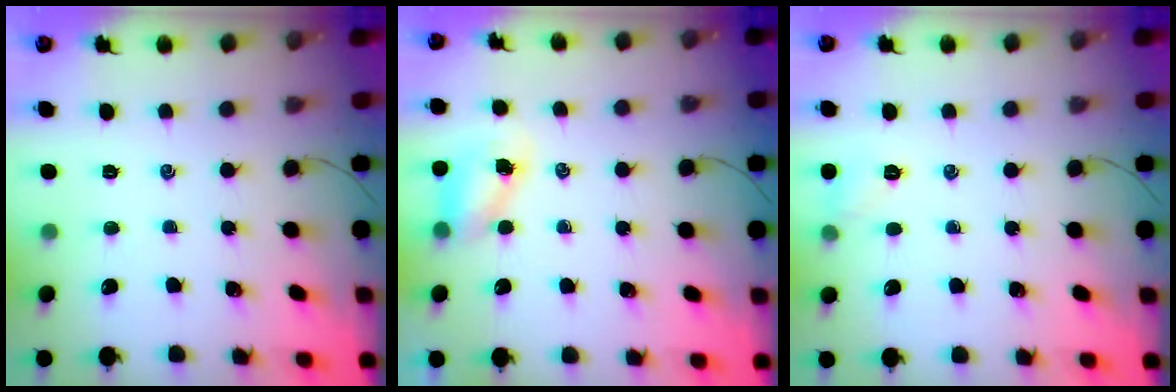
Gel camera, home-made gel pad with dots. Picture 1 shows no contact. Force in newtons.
{"total": 5.8, "press": 5.8, "slide": 0.6}
{"total": 5.5, "press": 5.3, "slide": 1.5}